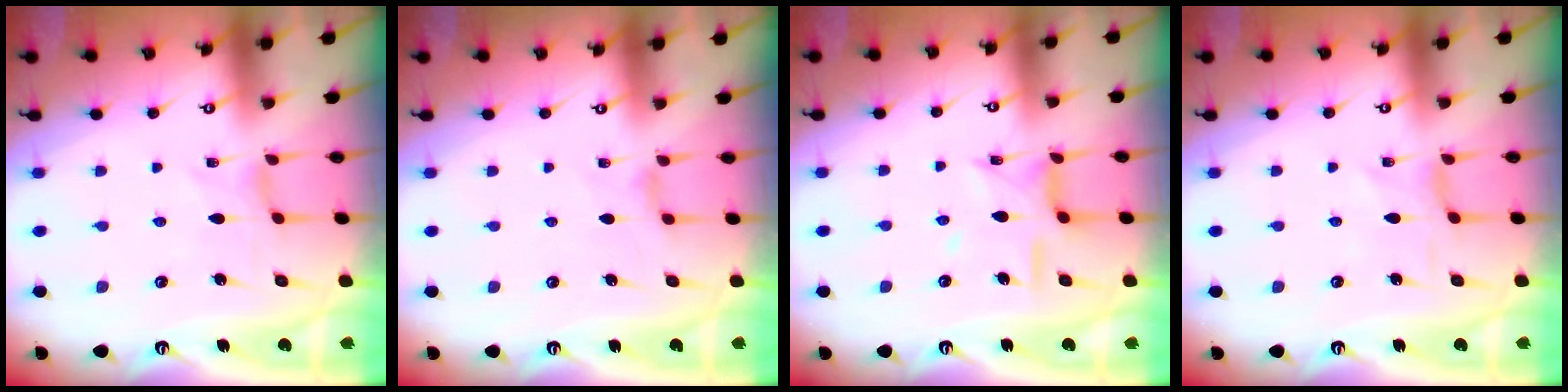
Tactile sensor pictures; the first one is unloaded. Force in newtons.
{"total": 2.3, "press": 2.2, "slide": 0.5}
{"total": 9.8, "press": 9.8, "slide": 0.9}
{"total": 0.7, "press": 0.6, "slide": 0.3}